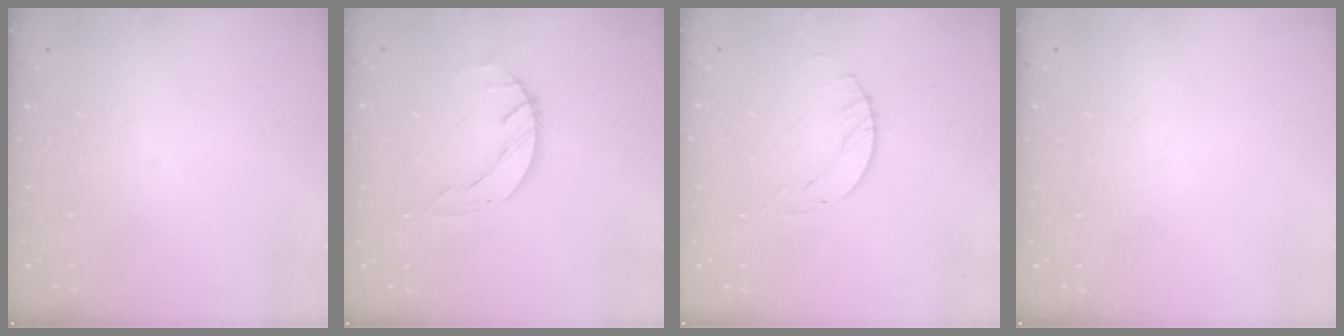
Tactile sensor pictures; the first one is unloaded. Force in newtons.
{"total": 3.3, "press": 3.2, "slide": 0.4}
{"total": 2.9, "press": 2.9, "slide": 0.4}
{"total": 0.0}